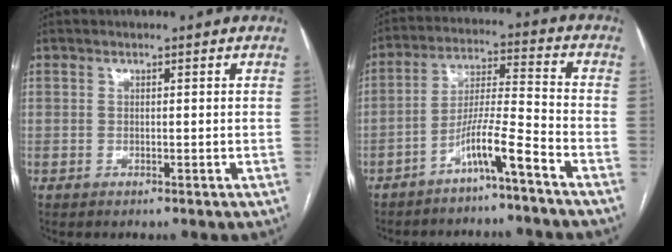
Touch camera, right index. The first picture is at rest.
{"total": 7.6, "force": [-5.3, -1.0, 5.4], "torque": [-0.101, 0.006, -0.099]}